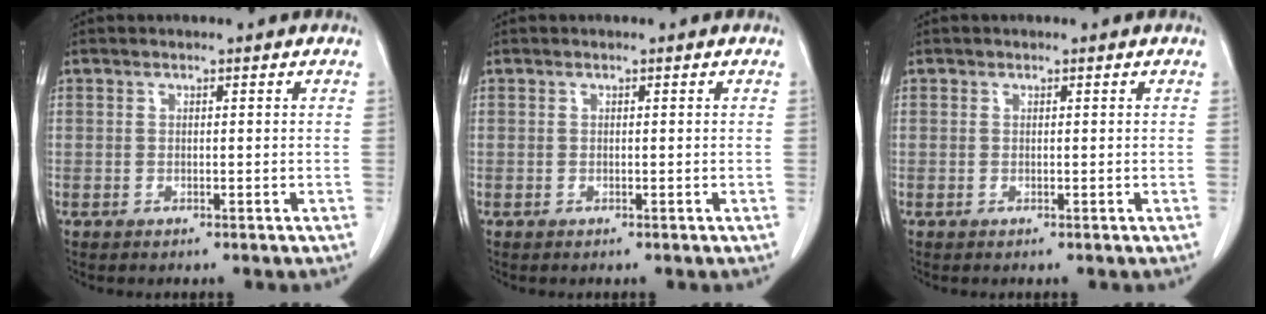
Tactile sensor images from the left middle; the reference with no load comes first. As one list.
[{"total": 0.0}, {"total": 0.0}]